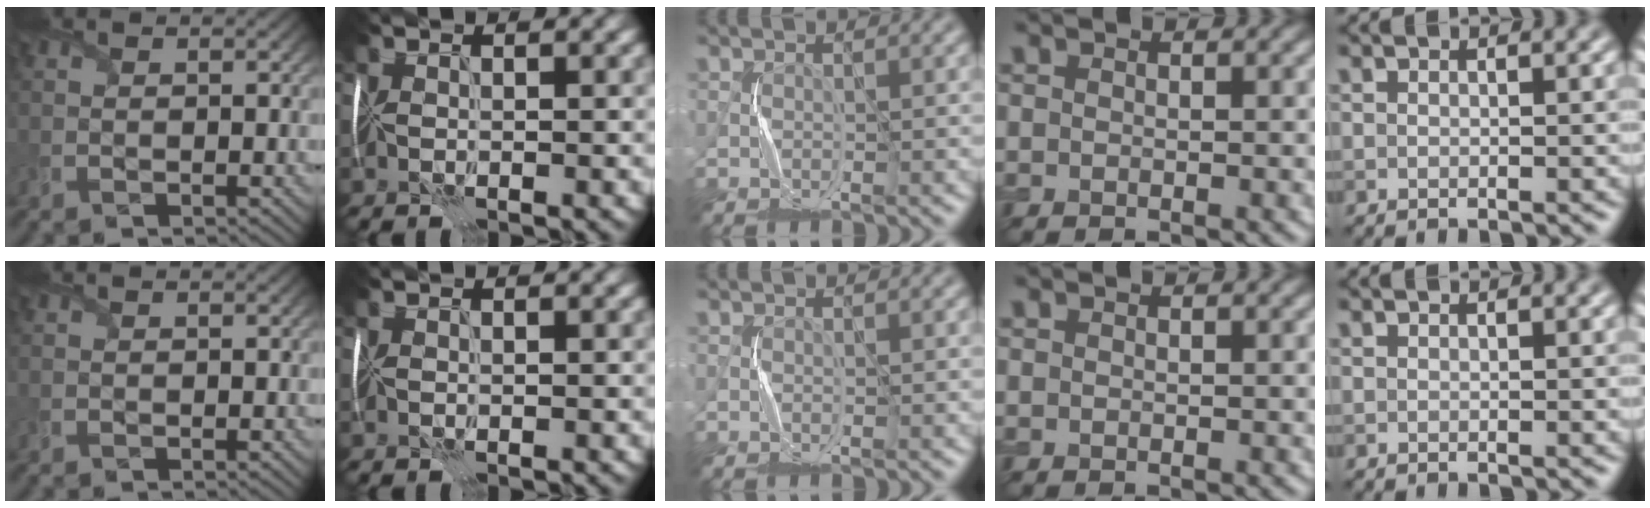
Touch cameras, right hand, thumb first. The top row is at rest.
{}